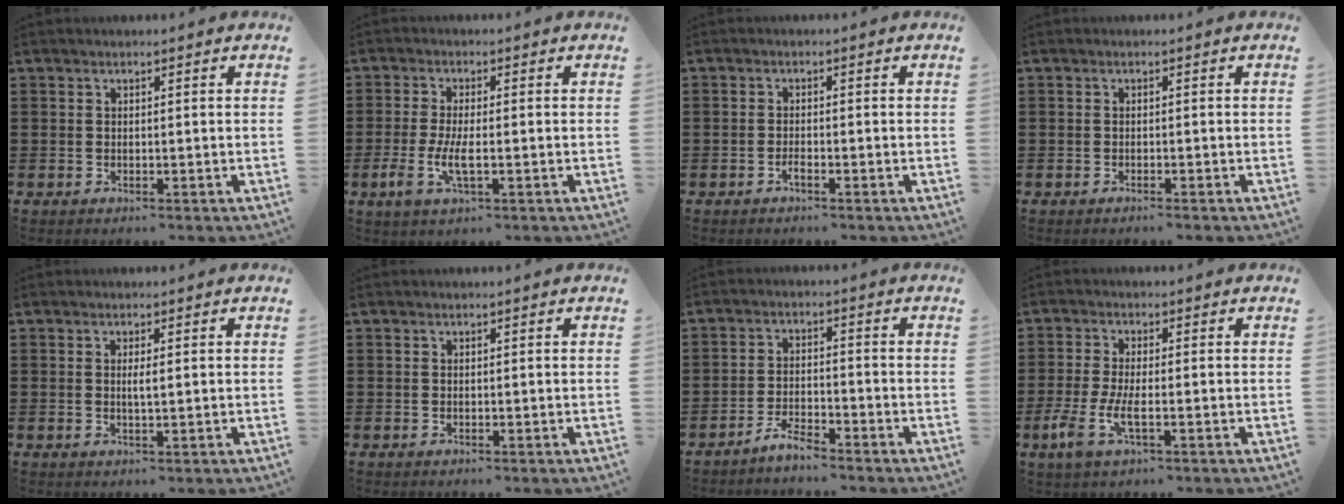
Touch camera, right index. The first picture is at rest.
{"total": 5.2, "force": [-1.4, 1.5, 4.8], "torque": [-0.109, -0.009, -0.032]}
{"total": 1.1, "force": [-0.9, 0.2, 0.6], "torque": [-0.015, -0.006, -0.016]}
{"total": 0.7, "force": [-0.6, -0.2, 0.3], "torque": [-0.007, -0.004, -0.012]}
{"total": 1.6, "force": [0.2, 0.2, 1.6], "torque": [-0.031, -0.001, 0.002]}
{"total": 0.0}
{"total": 3.5, "force": [-3.3, 0.3, 1.0], "torque": [-0.027, 0.007, -0.068]}
{"total": 5.5, "force": [-2.0, 1.5, 4.9], "torque": [-0.122, -0.020, -0.043]}